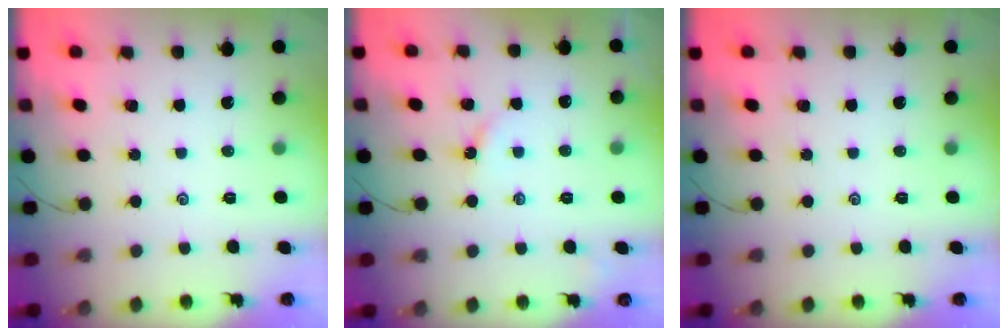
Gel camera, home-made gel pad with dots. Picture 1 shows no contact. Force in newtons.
{"total": 2.1, "press": 2.1, "slide": 0.3}
{"total": 0.0}